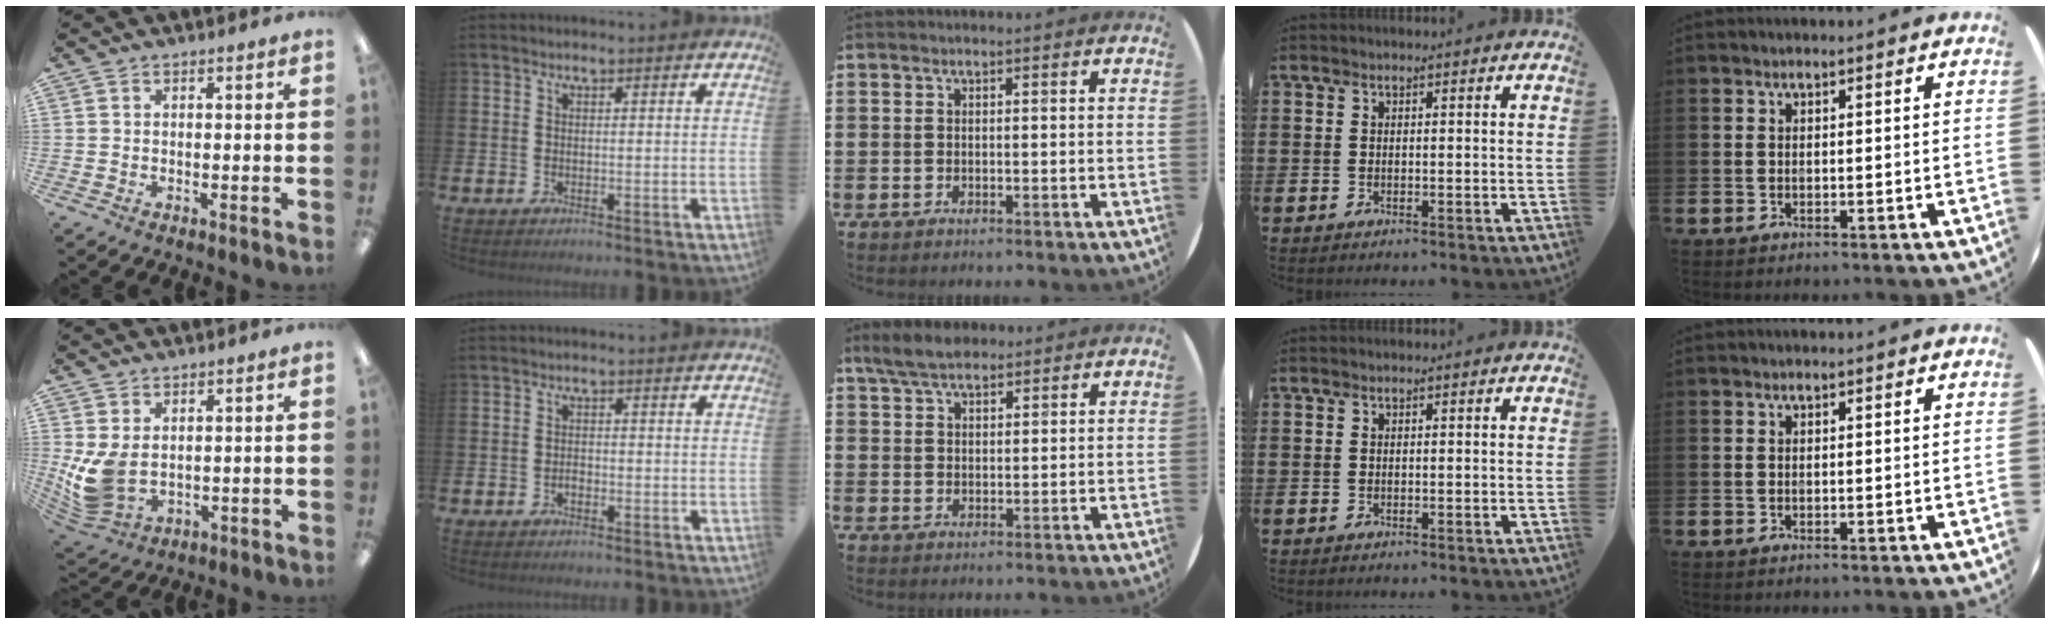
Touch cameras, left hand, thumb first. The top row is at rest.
{"thumb": {"total": 8.6, "force": [1.1, 5.7, 6.4], "torque": [-0.155, -0.012, 0.027]}, "index": {"total": 1.2, "force": [-0.5, 0.8, 0.7], "torque": [-0.008, -0.001, -0.013]}, "middle": {"total": 5.2, "force": [4.4, 1.8, 2.1], "torque": [-0.052, -0.004, 0.082]}}